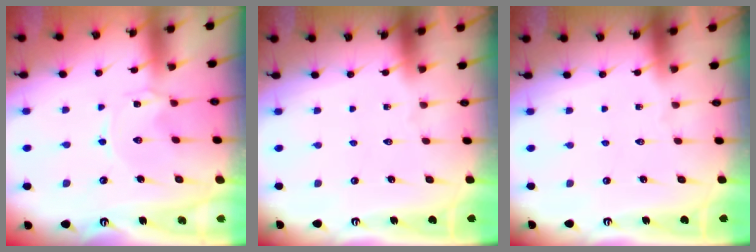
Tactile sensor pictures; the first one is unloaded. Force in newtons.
{"total": 0.0}
{"total": 0.0}